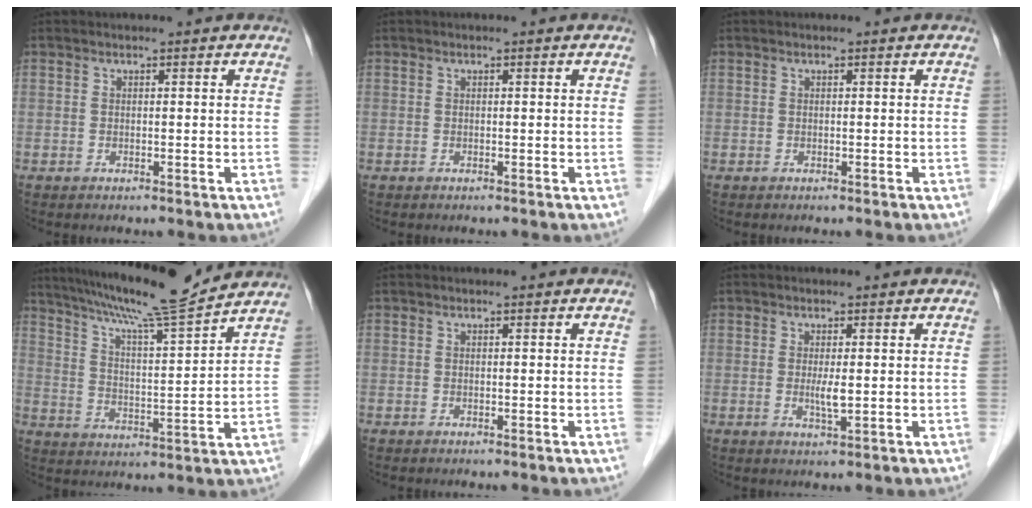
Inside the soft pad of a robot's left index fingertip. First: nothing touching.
{"total": 0.0}
{"total": 0.0}
{"total": 14.6, "force": [13.1, -1.3, 6.4], "torque": [-0.118, -0.002, 0.206]}
{"total": 0.0}
{"total": 2.2, "force": [0.1, 0.2, 2.2], "torque": [-0.044, -0.006, 0.004]}